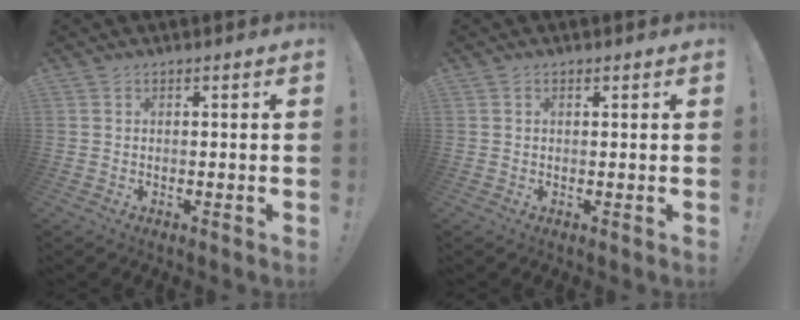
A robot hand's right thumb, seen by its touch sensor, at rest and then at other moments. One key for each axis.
{"total": 0.6, "fx": 0.4, "fy": 0.3, "fz": 0.2, "tx": 0.003, "ty": -0.002, "tz": 0.006}